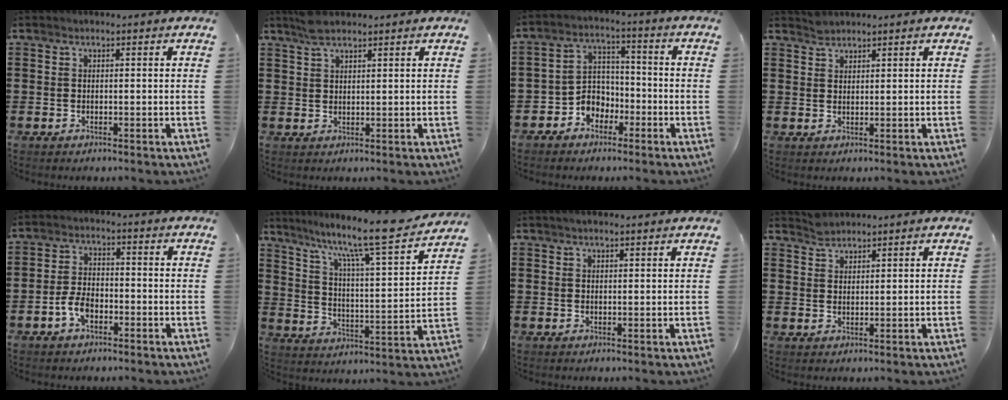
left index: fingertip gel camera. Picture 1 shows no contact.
{"total": 3.7, "force": [2.8, 1.0, 2.2], "torque": [-0.049, 0.003, 0.052]}
{"total": 5.1, "force": [-3.1, 3.9, 1.3], "torque": [-0.032, 0.011, -0.061]}
{"total": 1.5, "force": [1.5, 0.3, 0.2], "torque": [-0.007, -0.001, 0.029]}
{"total": 4.3, "force": [-1.8, 2.2, 3.2], "torque": [-0.084, -0.003, -0.041]}
{"total": 11.6, "force": [9.8, 0.3, 6.3], "torque": [-0.131, -0.075, 0.153]}
{"total": 1.5, "force": [1.2, 0.2, 0.9], "torque": [-0.018, 0.003, 0.021]}
{"total": 2.1, "force": [2.1, 0.5, 0.2], "torque": [-0.010, 0.000, 0.041]}